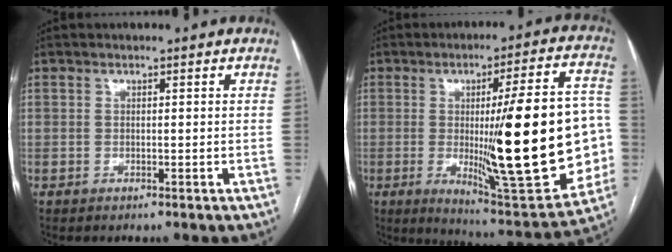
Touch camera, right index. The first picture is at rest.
{"total": 26.3, "force": [-2.2, 3.9, 25.9], "torque": [-0.311, 0.001, -0.023]}